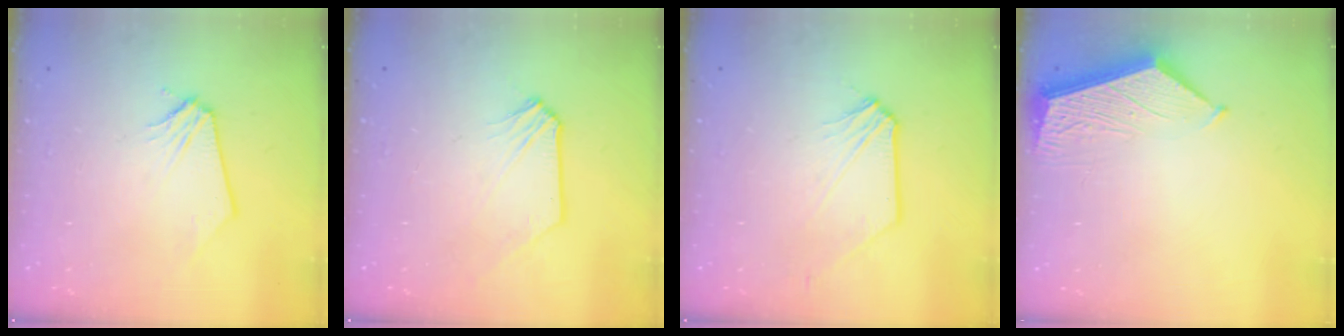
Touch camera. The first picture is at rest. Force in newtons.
{"total": 0.0}
{"total": 1.6, "press": 1.6, "slide": 0.2}
{"total": 7.2, "press": 7.2, "slide": 0.7}